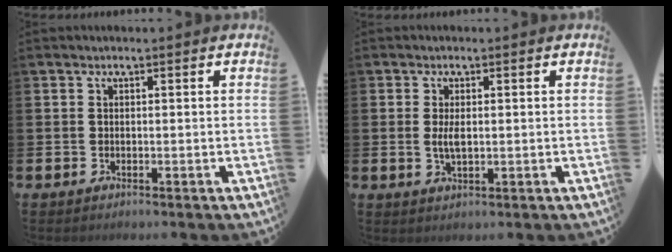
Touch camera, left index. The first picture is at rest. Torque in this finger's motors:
{"motor_torque": [0.85, -0.06, 0.11, 0.03]}